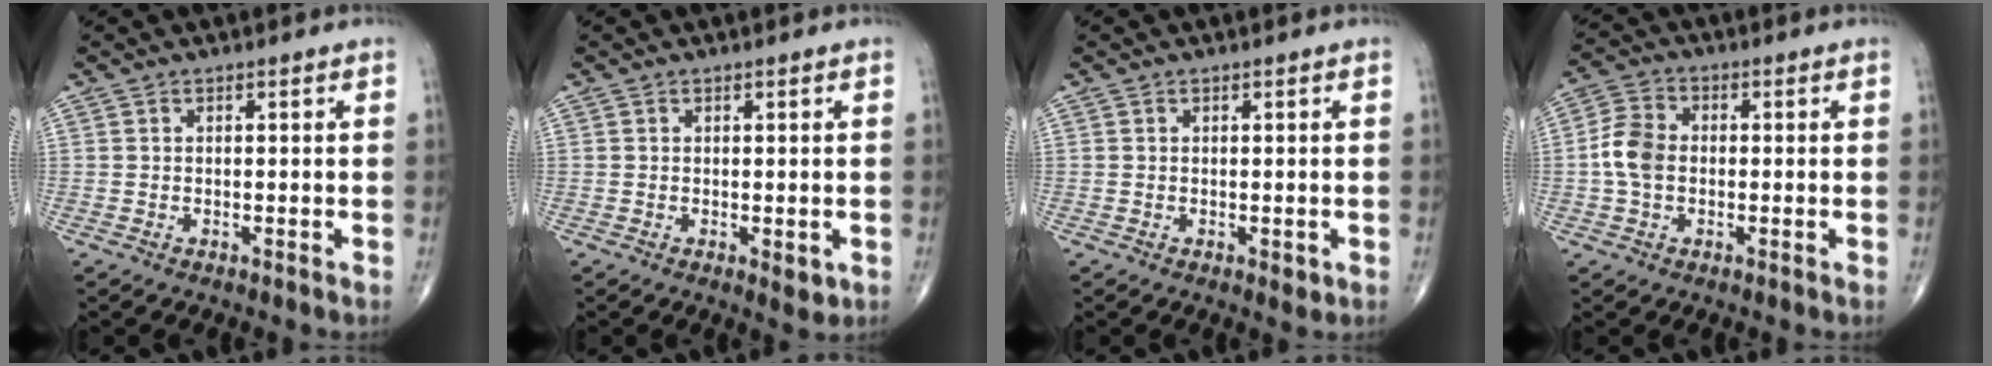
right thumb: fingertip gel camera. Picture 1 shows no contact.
{"total": 2.3, "force": [-0.4, 1.2, 1.9], "torque": [-0.021, -0.005, -0.003]}
{"total": 1.3, "force": [-0.2, 0.8, 1.0], "torque": [-0.010, -0.004, -0.001]}
{"total": 6.5, "force": [-0.5, 4.7, 4.5], "torque": [-0.090, 0.018, -0.018]}